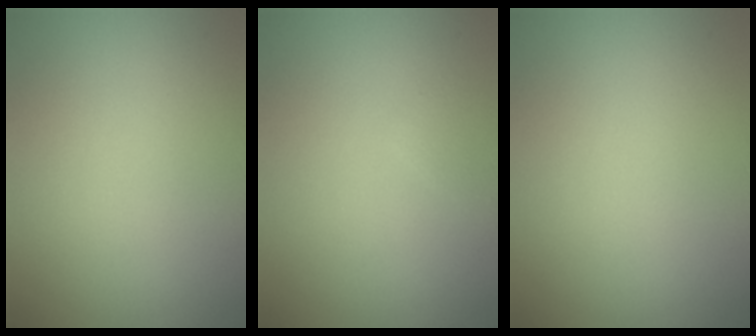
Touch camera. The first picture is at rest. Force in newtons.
{"total": 0.5, "press": 0.5, "slide": 0.1}
{"total": 0.0}